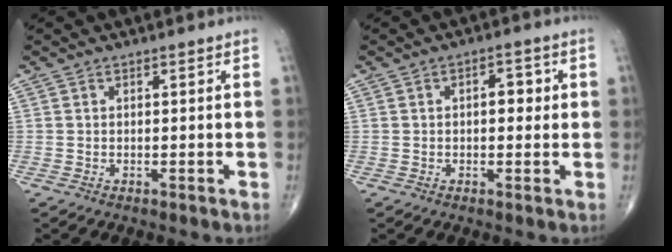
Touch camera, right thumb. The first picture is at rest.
{"total": 3.7, "force": [0.4, 2.1, 3.0], "torque": [-0.025, 0.003, 0.001]}